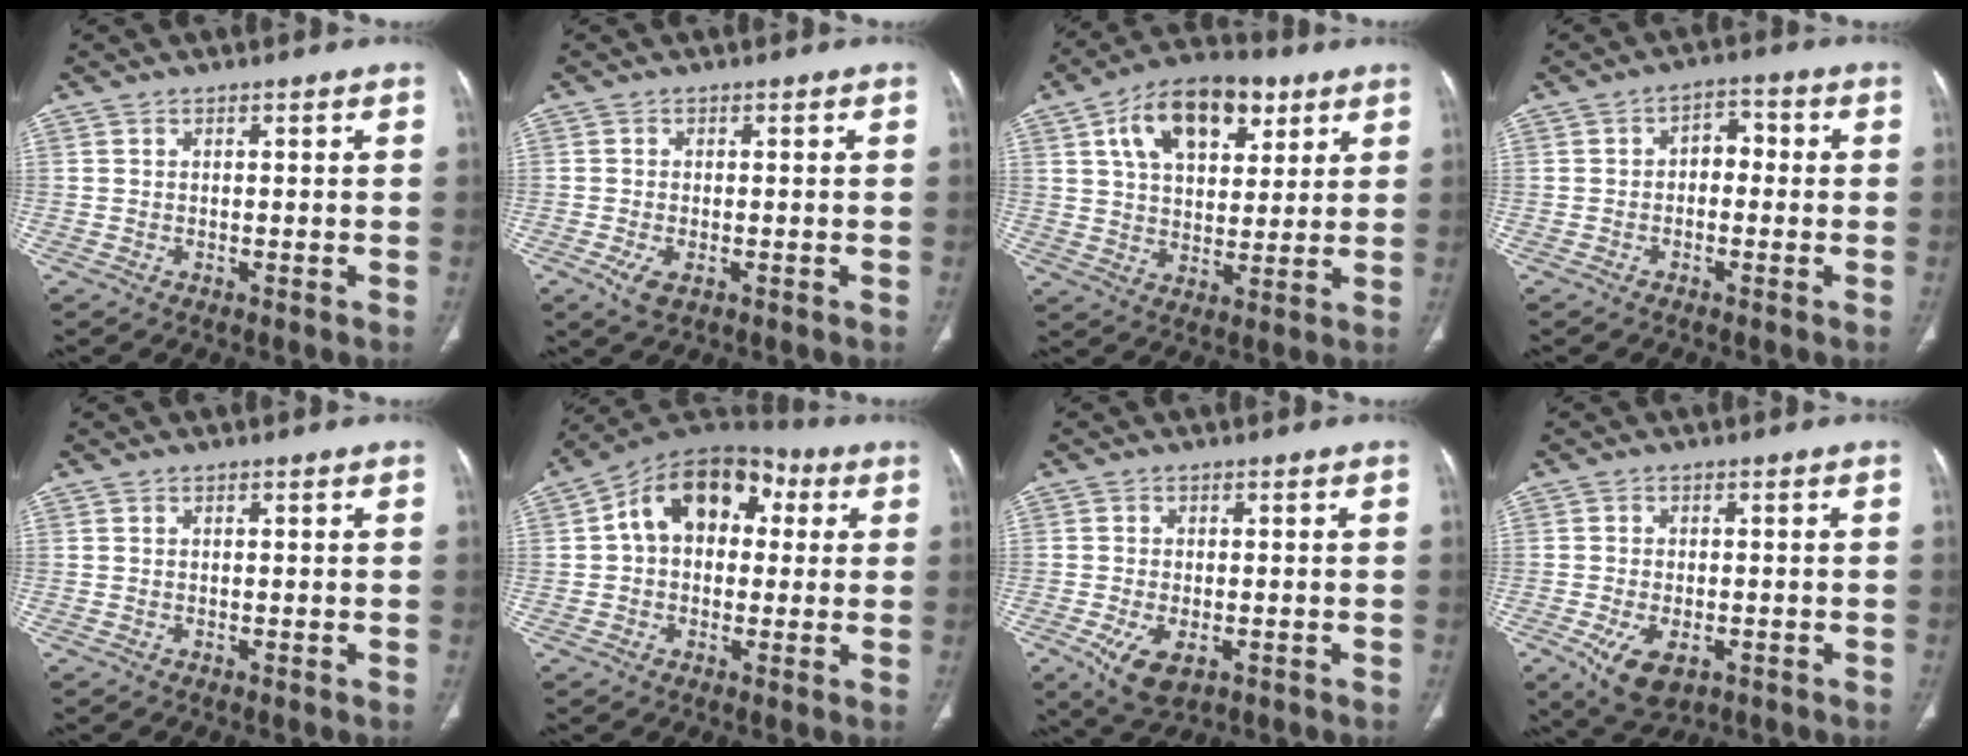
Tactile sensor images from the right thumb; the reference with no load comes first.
{"total": 3.3, "force": [-1.3, 1.6, 2.6], "torque": [-0.056, -0.005, -0.020]}
{"total": 16.5, "force": [7.3, 9.4, 11.4], "torque": [-0.149, -0.009, 0.119]}
{"total": 4.1, "force": [-0.4, 2.9, 2.9], "torque": [-0.029, 0.021, -0.020]}
{"total": 0.0}
{"total": 15.3, "force": [3.4, 10.5, 10.6], "torque": [-0.129, 0.036, 0.044]}
{"total": 6.9, "force": [-2.6, 3.6, 5.3], "torque": [-0.099, -0.006, -0.034]}
{"total": 7.8, "force": [-3.2, 4.3, 5.7], "torque": [-0.099, -0.003, -0.044]}